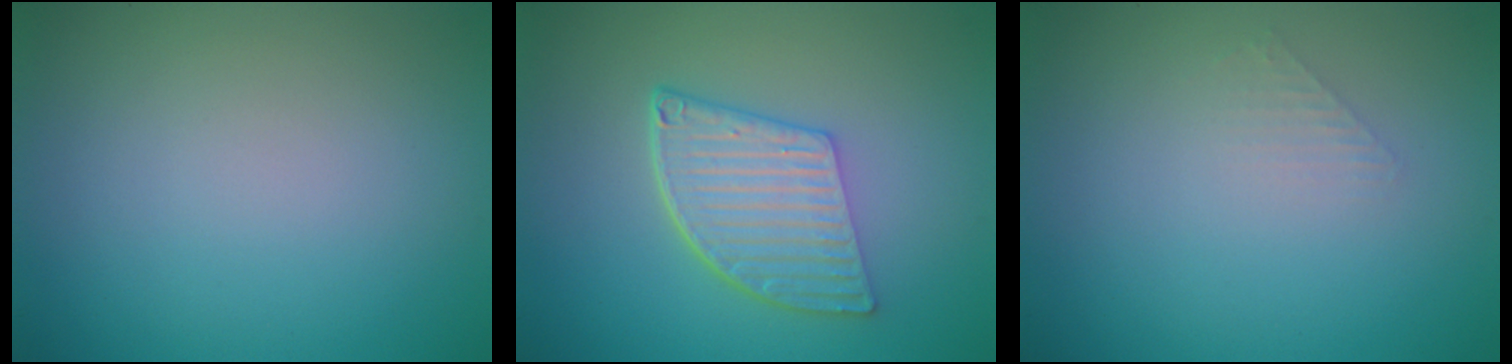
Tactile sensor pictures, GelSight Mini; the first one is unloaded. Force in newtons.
{"total": 5.9, "press": 4.3, "slide": 4.0}
{"total": 1.0, "press": 1.0, "slide": 0.1}